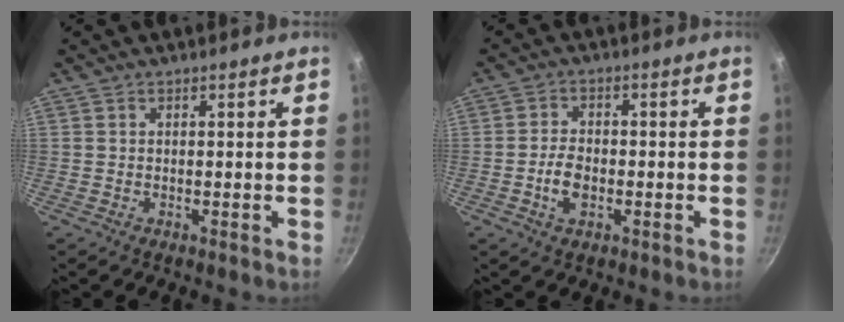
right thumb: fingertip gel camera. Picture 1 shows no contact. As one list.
[{"total": 5.0, "force": [-1.4, 3.1, 3.6], "torque": [-0.062, 0.013, -0.028]}]